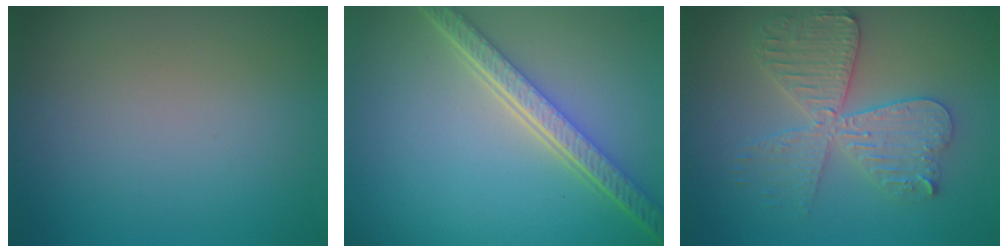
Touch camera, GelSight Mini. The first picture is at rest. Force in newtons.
{"total": 5.4, "press": 4.0, "slide": 3.6}
{"total": 5.6, "press": 5.5, "slide": 0.8}